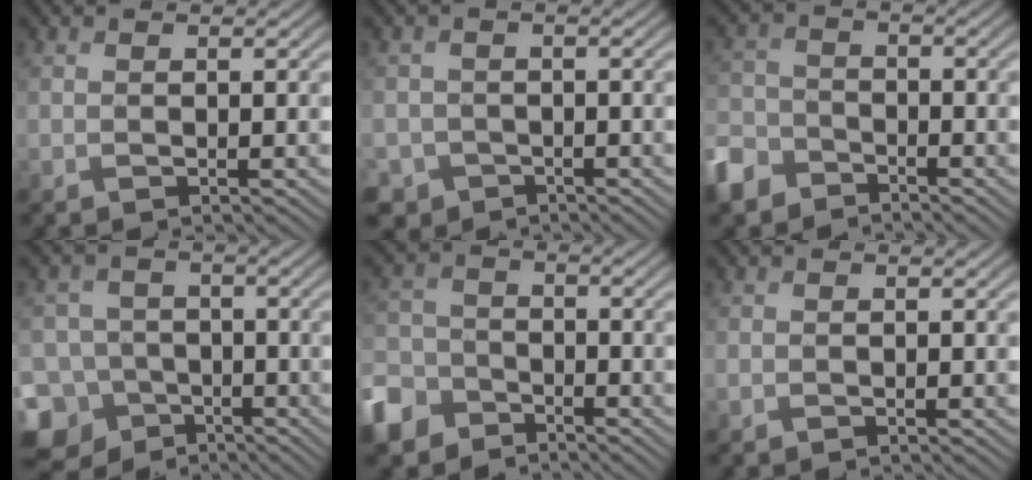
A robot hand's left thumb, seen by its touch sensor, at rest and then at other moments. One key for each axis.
{"total": 3.1, "fx": -1.7, "fy": 2.6, "fz": -0.1, "tx": -0.003, "ty": -0.020, "tz": -0.038}
{"total": 5.7, "fx": -4.6, "fy": 3.1, "fz": 1.1, "tx": -0.030, "ty": -0.007, "tz": -0.107}
{"total": 11.2, "fx": -7.2, "fy": 8.4, "fz": 1.8, "tx": -0.058, "ty": -0.033, "tz": -0.127}
{"total": 7.3, "fx": -5.3, "fy": 4.7, "fz": 1.9, "tx": -0.058, "ty": -0.018, "tz": -0.117}
{"total": 0.0}